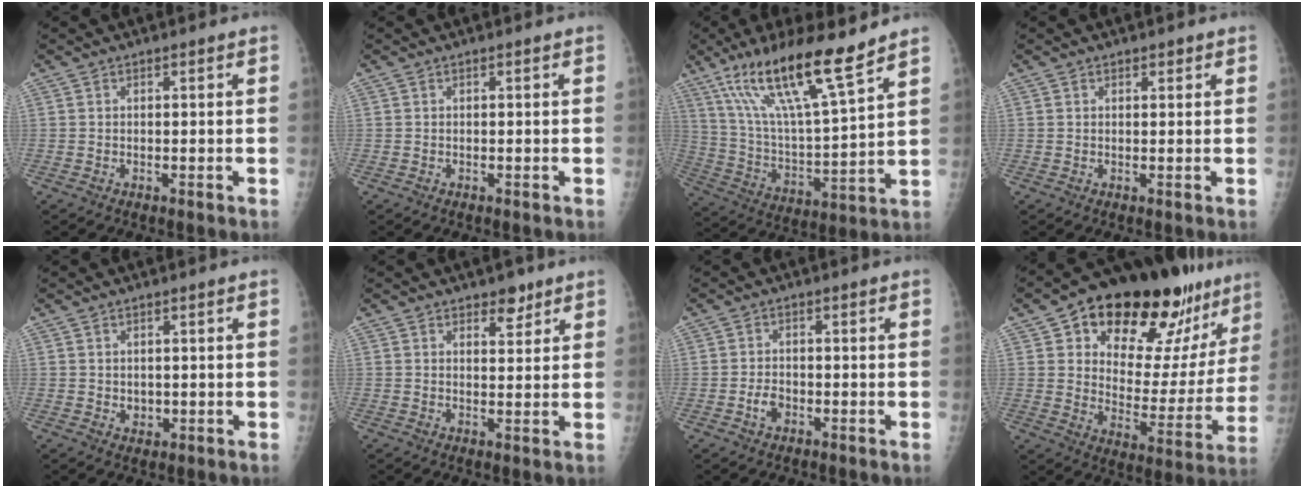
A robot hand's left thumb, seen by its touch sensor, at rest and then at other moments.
{"total": 0.0}
{"total": 19.0, "force": [12.9, 2.5, 13.6], "torque": [-0.230, -0.060, 0.239]}
{"total": 1.0, "force": [0.7, 0.6, 0.4], "torque": [0.002, -0.004, 0.008]}
{"total": 1.9, "force": [0.2, 1.7, 0.9], "torque": [-0.008, -0.003, 0.009]}
{"total": 3.8, "force": [2.6, 2.0, 1.8], "torque": [-0.006, -0.016, 0.038]}
{"total": 2.7, "force": [-1.1, 1.9, 1.6], "torque": [-0.023, 0.008, -0.020]}
{"total": 28.0, "force": [17.5, 12.7, 17.8], "torque": [-0.213, -0.054, 0.254]}